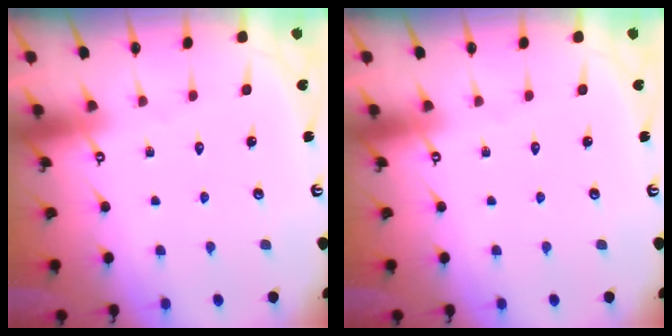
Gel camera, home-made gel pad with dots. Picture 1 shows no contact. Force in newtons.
{"total": 0.0}